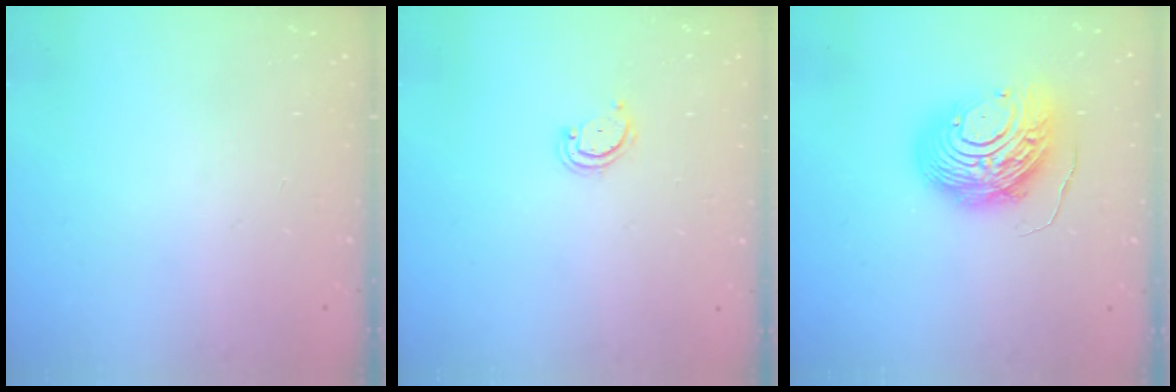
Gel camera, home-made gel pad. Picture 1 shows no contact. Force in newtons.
{"total": 2.6, "press": 2.6, "slide": 0.3}
{"total": 13.7, "press": 13.6, "slide": 1.4}